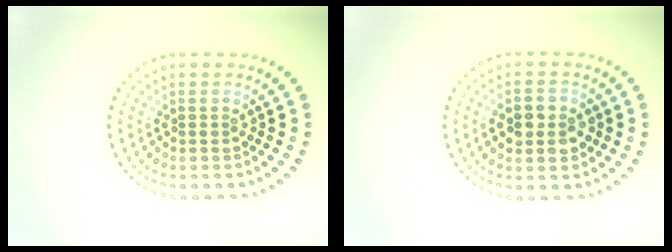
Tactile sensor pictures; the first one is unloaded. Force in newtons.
{"total": 3.0, "press": 3.0, "slide": 0.3}